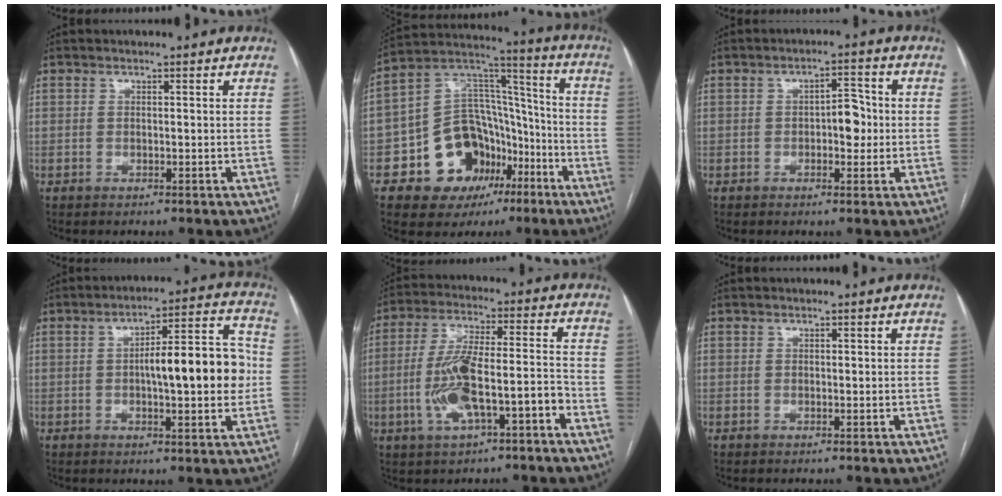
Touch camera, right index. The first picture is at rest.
{"total": 15.8, "force": [-7.3, 11.8, 7.7], "torque": [-0.122, 0.063, -0.108]}
{"total": 4.1, "force": [-0.3, 2.0, 3.6], "torque": [-0.046, 0.009, -0.004]}
{"total": 12.6, "force": [-0.3, 2.9, 12.3], "torque": [-0.176, 0.029, -0.001]}
{"total": 11.6, "force": [-4.5, 2.7, 10.4], "torque": [-0.200, 0.018, -0.073]}
{"total": 0.0}